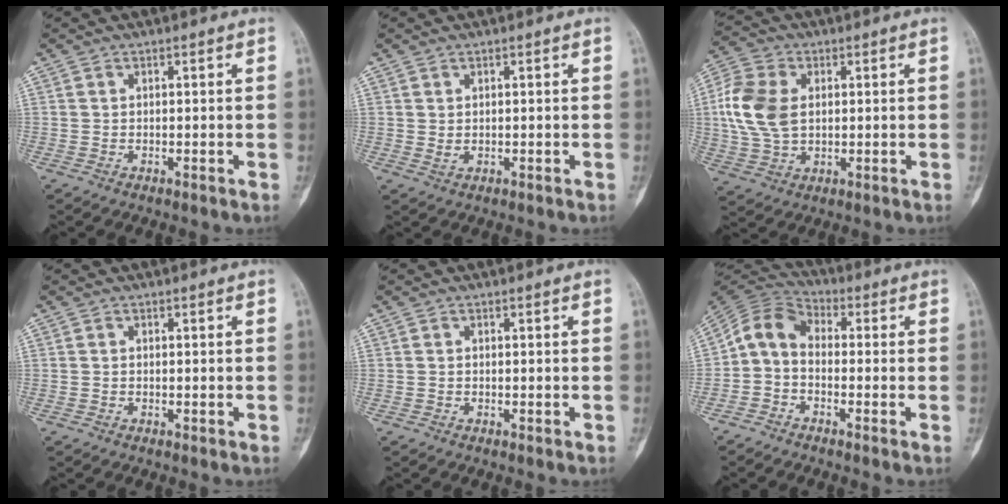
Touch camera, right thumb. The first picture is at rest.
{"total": 1.0, "force": [0.1, 0.7, 0.7], "torque": [-0.009, -0.001, 0.007]}
{"total": 11.7, "force": [1.3, 7.9, 8.5], "torque": [-0.179, 0.007, 0.025]}
{"total": 0.0}
{"total": 0.0}
{"total": 7.7, "force": [-0.8, 5.5, 5.2], "torque": [-0.086, 0.028, -0.038]}